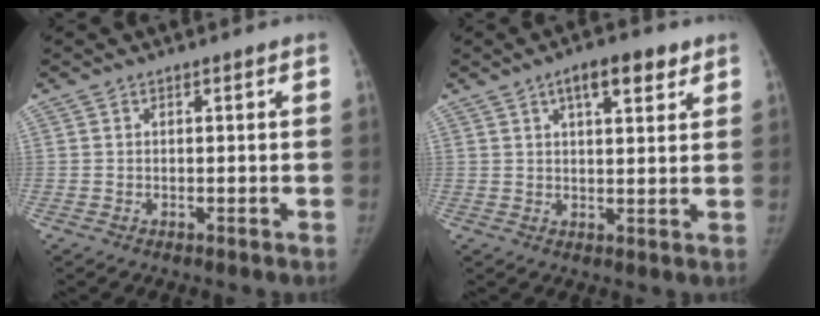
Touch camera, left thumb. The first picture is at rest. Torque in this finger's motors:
{"motor_torque": [0.23, 0.07, 0.67, -0.53, 0.08]}